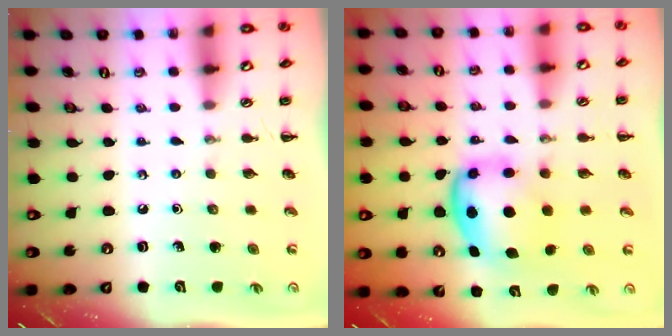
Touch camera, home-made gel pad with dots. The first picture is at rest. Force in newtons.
{"total": 6.6, "press": 6.5, "slide": 1.1}